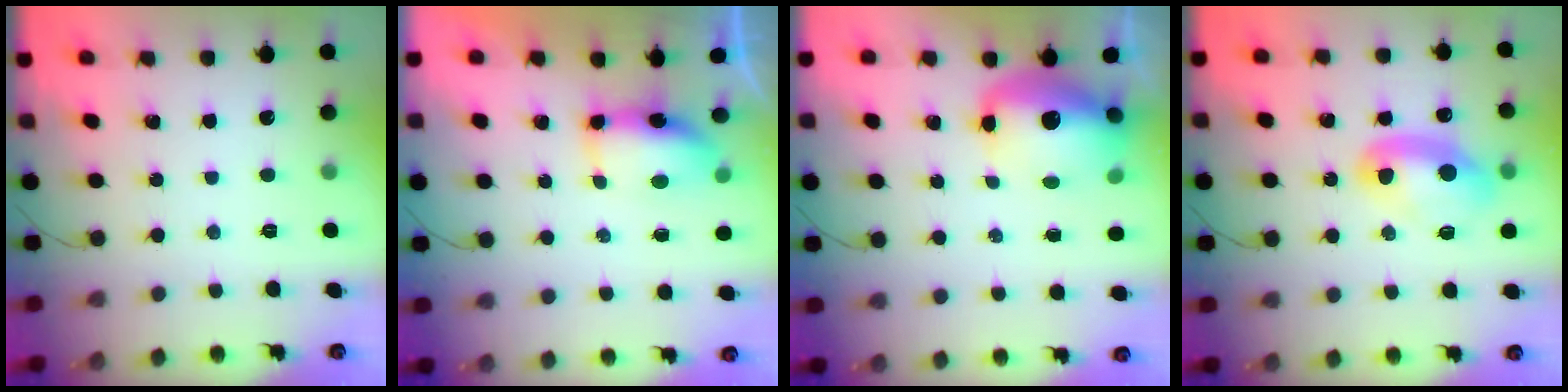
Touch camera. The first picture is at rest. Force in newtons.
{"total": 7.0, "press": 6.9, "slide": 1.1}
{"total": 14.1, "press": 13.8, "slide": 3.3}
{"total": 10.2, "press": 10.2, "slide": 0.8}